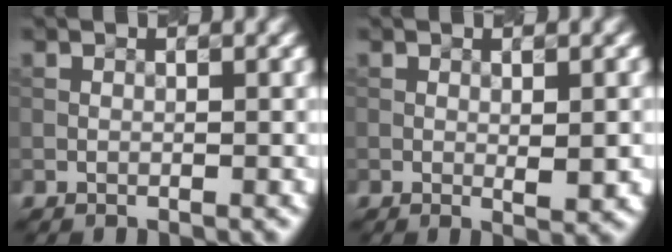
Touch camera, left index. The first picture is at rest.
{"total": 2.3, "force": [-0.2, 0.6, 2.2], "torque": [-0.034, -0.004, -0.001]}